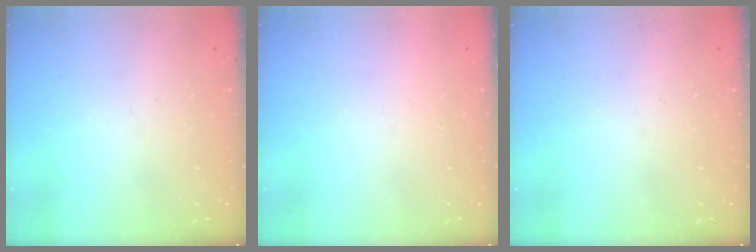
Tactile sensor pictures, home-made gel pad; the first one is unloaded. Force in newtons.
{"total": 1.5, "press": 1.5, "slide": 0.1}
{"total": 0.0}